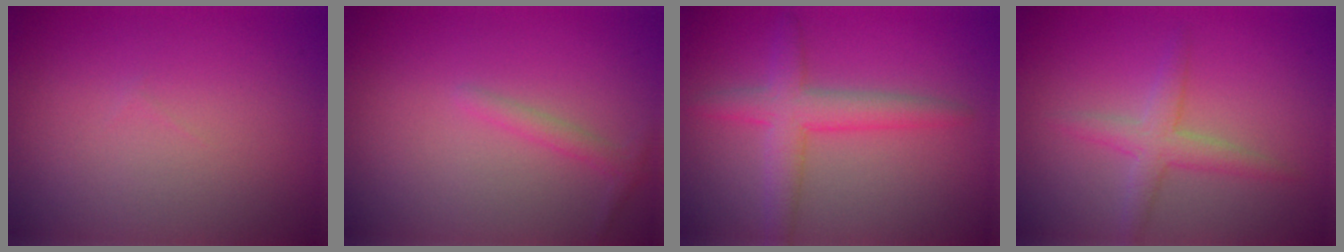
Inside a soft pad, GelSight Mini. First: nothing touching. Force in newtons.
{"total": 1.2, "press": 1.2, "slide": 0.0}
{"total": 3.8, "press": 3.8, "slide": 0.2}
{"total": 2.5, "press": 2.5, "slide": 0.1}